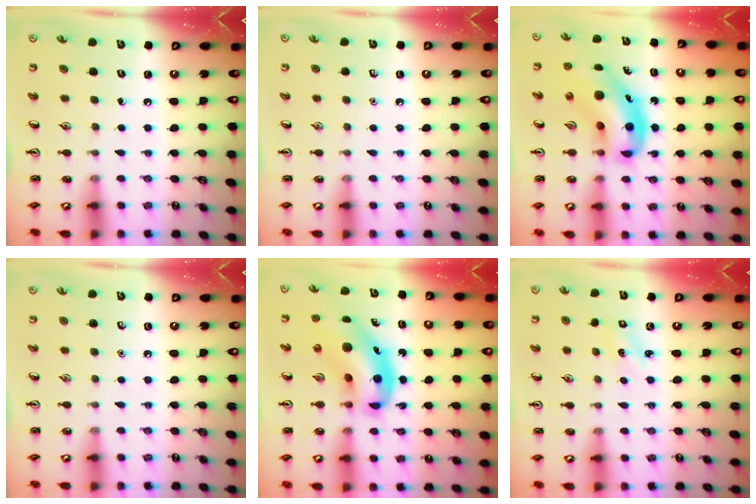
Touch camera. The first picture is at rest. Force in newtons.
{"total": 0.0}
{"total": 10.7, "press": 10.2, "slide": 3.1}
{"total": 0.0}
{"total": 10.7, "press": 10.2, "slide": 3.1}
{"total": 1.3, "press": 1.2, "slide": 0.4}